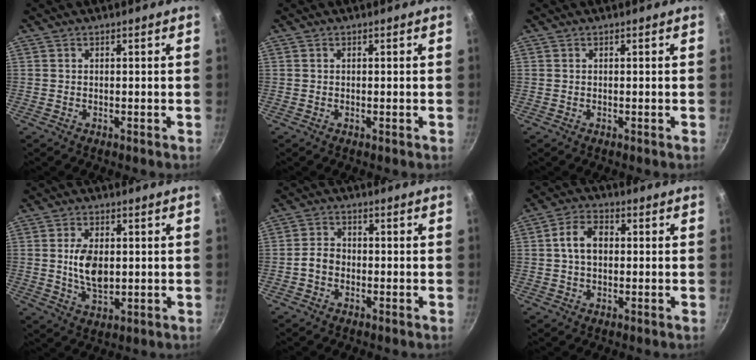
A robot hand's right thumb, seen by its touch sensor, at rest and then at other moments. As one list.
[{"total": 0.0}, {"total": 0.0}, {"total": 7.9, "force": [0.5, 4.6, 6.4], "torque": [-0.107, -0.011, 0.011]}, {"total": 3.4, "force": [-1.1, 2.6, 1.8], "torque": [-0.023, 0.021, -0.026]}, {"total": 6.6, "force": [0.5, 4.6, 4.7], "torque": [-0.072, 0.017, 0.002]}]